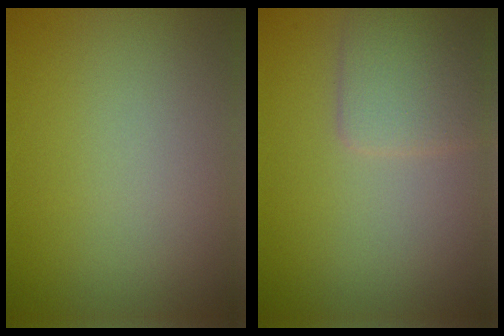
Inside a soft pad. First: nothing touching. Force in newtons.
{"total": 2.9, "press": 2.9, "slide": 0.0}